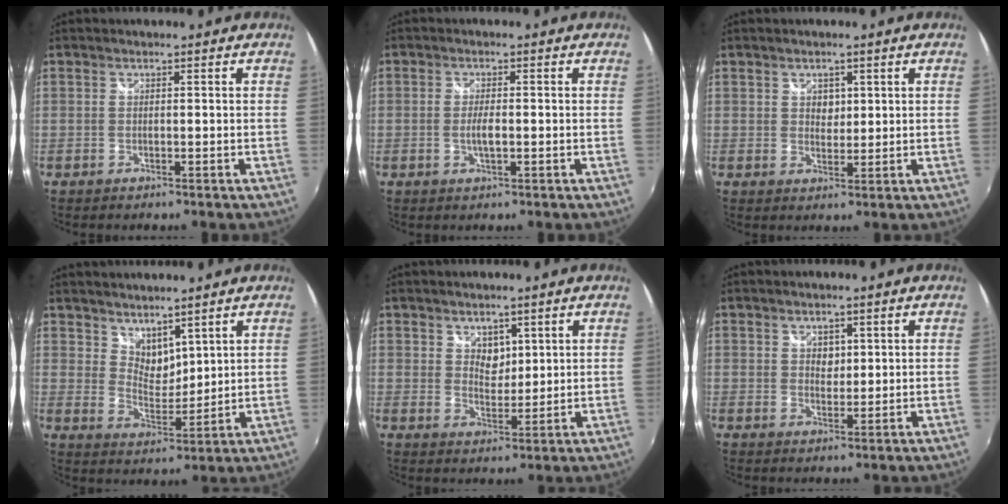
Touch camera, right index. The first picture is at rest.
{"total": 2.7, "force": [-0.5, 0.7, 2.6], "torque": [-0.049, -0.005, -0.008]}
{"total": 2.4, "force": [0.9, 2.0, 1.0], "torque": [-0.009, 0.003, 0.015]}
{"total": 5.9, "force": [4.7, 2.9, 1.9], "torque": [-0.021, -0.002, 0.090]}
{"total": 3.8, "force": [2.1, 2.7, 1.6], "torque": [-0.018, -0.001, 0.038]}
{"total": 2.4, "force": [1.0, 1.9, 1.0], "torque": [-0.009, 0.002, 0.017]}